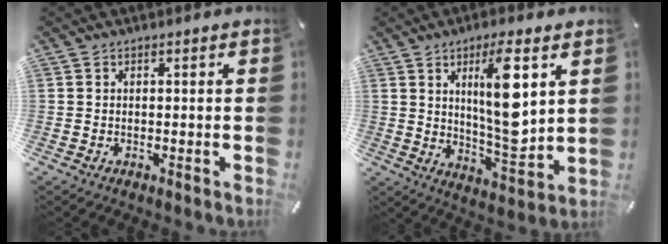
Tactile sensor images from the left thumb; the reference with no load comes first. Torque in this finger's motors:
{"motor_torque": [2.09, 2.92, 1.47, -1.30, 0.62]}